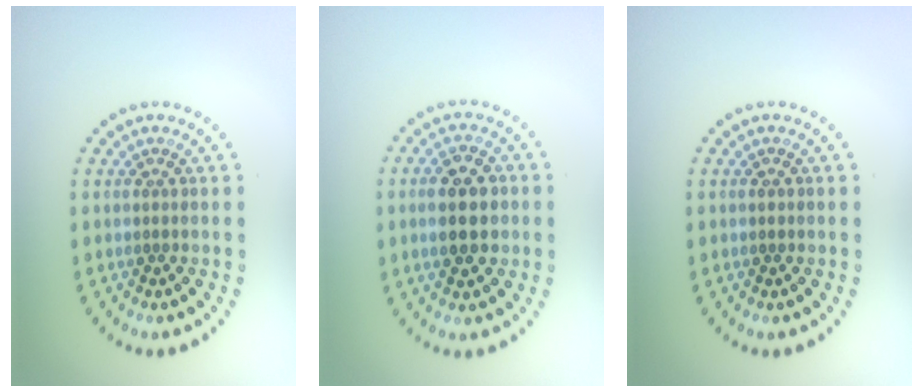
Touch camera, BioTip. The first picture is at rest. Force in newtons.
{"total": 4.7, "press": 4.7, "slide": 0.2}
{"total": 0.5, "press": 0.5, "slide": 0.1}